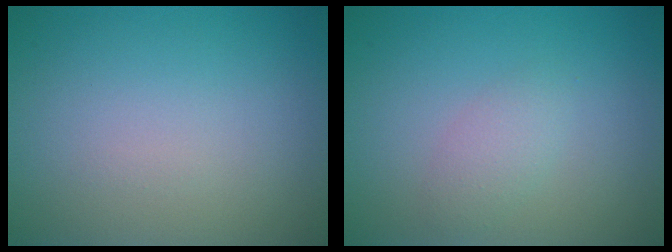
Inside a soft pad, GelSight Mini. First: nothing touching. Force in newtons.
{"total": 1.7, "press": 1.7, "slide": 0.1}